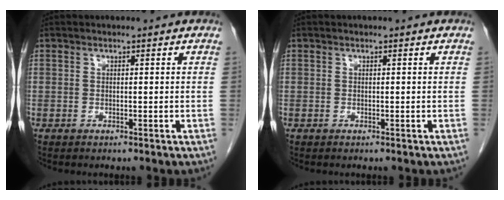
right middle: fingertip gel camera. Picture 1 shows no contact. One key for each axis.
{"total": 0.0}